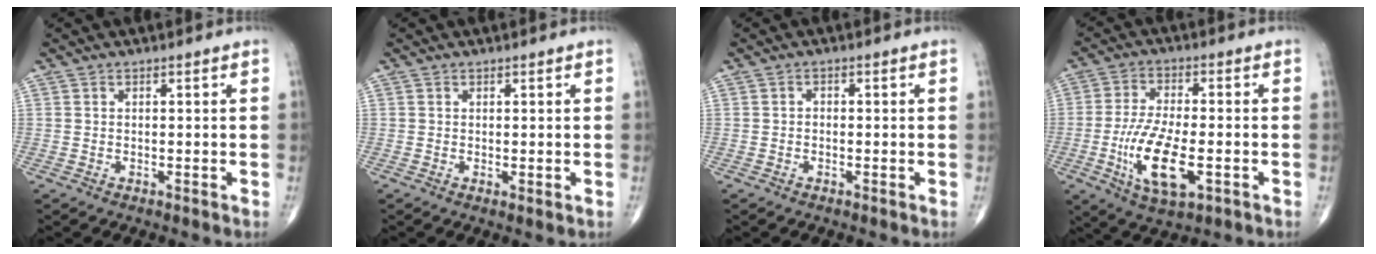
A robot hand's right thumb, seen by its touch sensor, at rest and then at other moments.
{"total": 0.9, "force": [0.0, 0.3, 0.8], "torque": [-0.016, -0.005, 0.001]}
{"total": 0.8, "force": [-0.2, 0.6, 0.4], "torque": [0.003, 0.002, -0.009]}
{"total": 12.9, "force": [-3.6, 5.2, 11.3], "torque": [-0.219, -0.001, -0.059]}